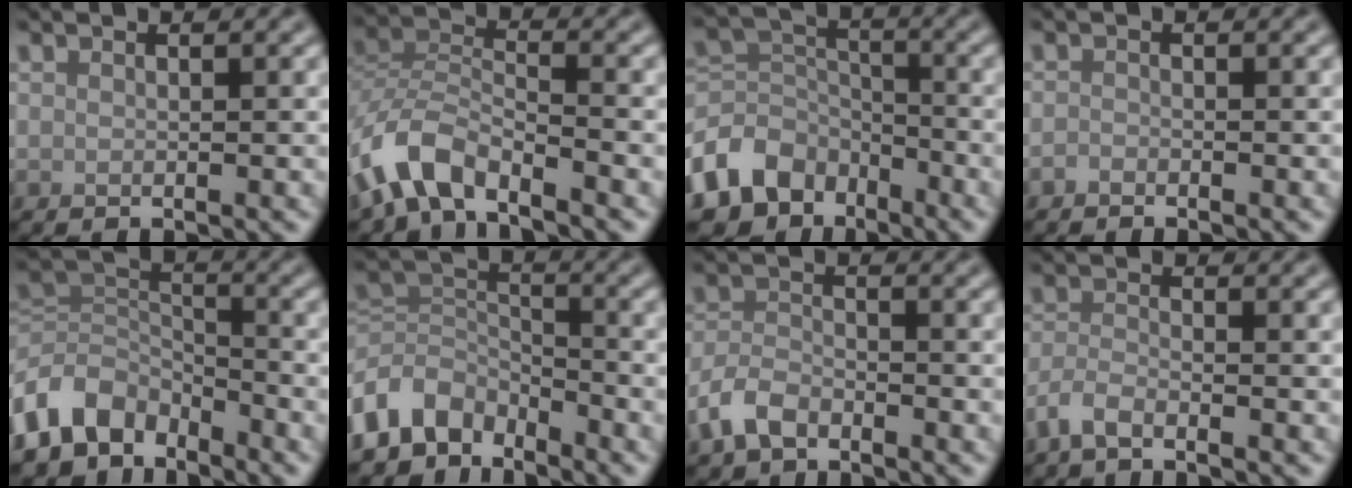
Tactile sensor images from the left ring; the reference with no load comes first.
{"total": 5.9, "force": [-4.3, 2.4, 3.3], "torque": [-0.064, 0.000, -0.093]}
{"total": 7.0, "force": [-4.3, 5.0, 2.5], "torque": [-0.047, -0.003, -0.097]}
{"total": 0.6, "force": [-0.5, 0.3, 0.2], "torque": [-0.001, -0.002, -0.012]}
{"total": 6.6, "force": [-4.4, 4.2, 2.5], "torque": [-0.039, 0.000, -0.097]}
{"total": 5.6, "force": [-4.0, 3.5, 1.8], "torque": [-0.024, 0.000, -0.089]}
{"total": 3.2, "force": [-2.3, 1.7, 1.5], "torque": [-0.029, 0.002, -0.058]}
{"total": 2.2, "force": [-1.7, 0.6, 1.3], "torque": [-0.030, -0.001, -0.045]}